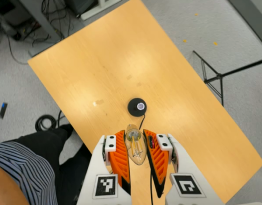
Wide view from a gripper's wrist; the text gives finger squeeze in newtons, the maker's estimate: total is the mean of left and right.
{"total": 21.7, "left": 24.0, "right": 19.4}